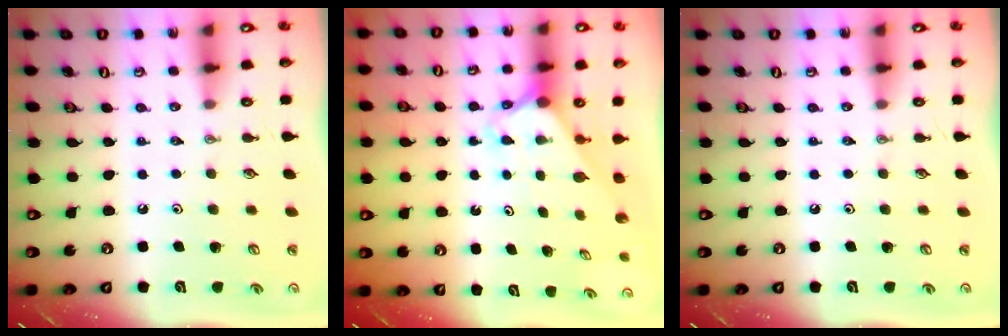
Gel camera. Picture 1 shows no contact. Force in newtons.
{"total": 2.3, "press": 2.3, "slide": 0.2}
{"total": 0.0}